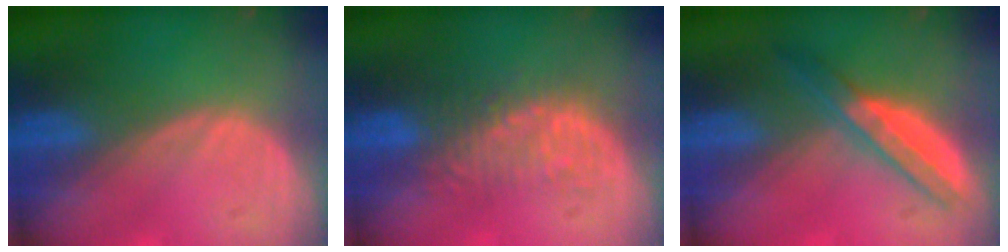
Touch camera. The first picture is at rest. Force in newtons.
{"total": 6.0, "press": 5.8, "slide": 1.4}
{"total": 4.9, "press": 4.8, "slide": 0.7}